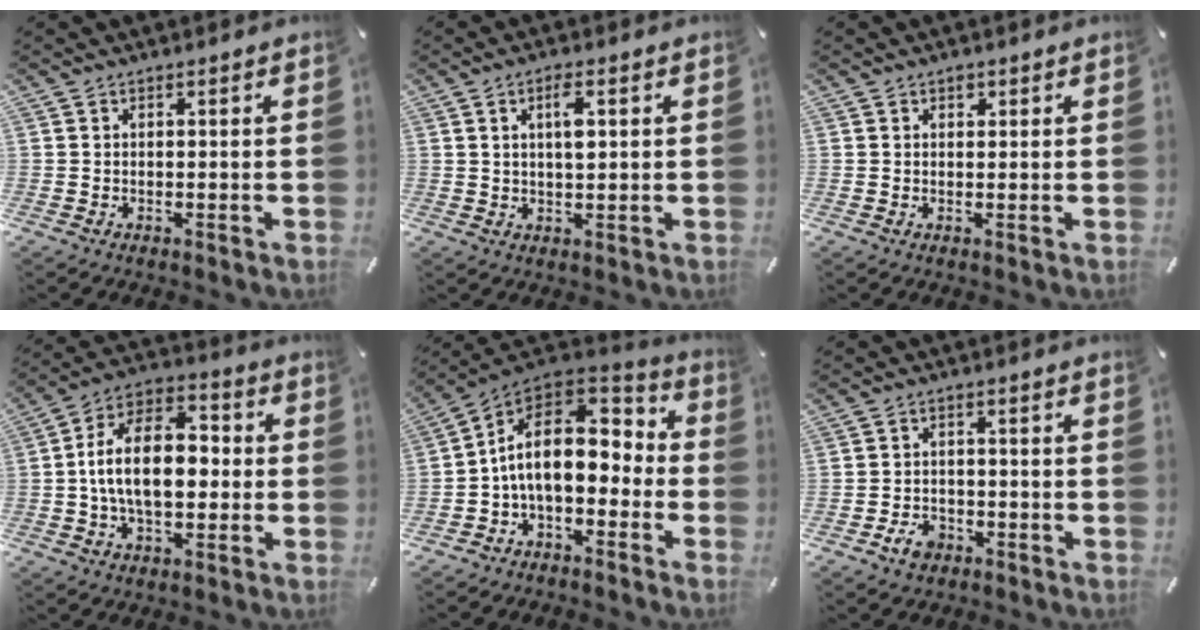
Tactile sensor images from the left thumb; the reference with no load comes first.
{"total": 4.6, "force": [1.3, 1.6, 4.1], "torque": [-0.070, 0.000, 0.017]}
{"total": 1.1, "force": [0.5, 0.9, 0.3], "torque": [0.001, -0.001, 0.007]}
{"total": 15.5, "force": [-1.2, 9.7, 12.1], "torque": [-0.233, 0.014, -0.025]}
{"total": 15.6, "force": [0.8, 9.6, 12.3], "torque": [-0.221, -0.004, 0.016]}
{"total": 4.8, "force": [-2.8, 3.3, 2.1], "torque": [-0.047, 0.013, -0.055]}